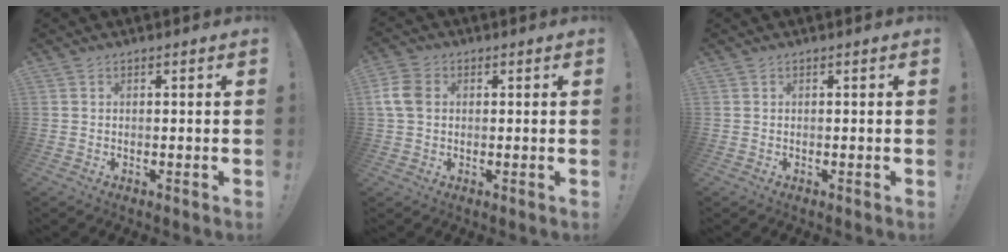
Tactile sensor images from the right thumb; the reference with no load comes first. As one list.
[{"total": 7.7, "force": [1.2, 5.7, 5.1], "torque": [-0.113, 0.006, 0.024]}, {"total": 0.0}]